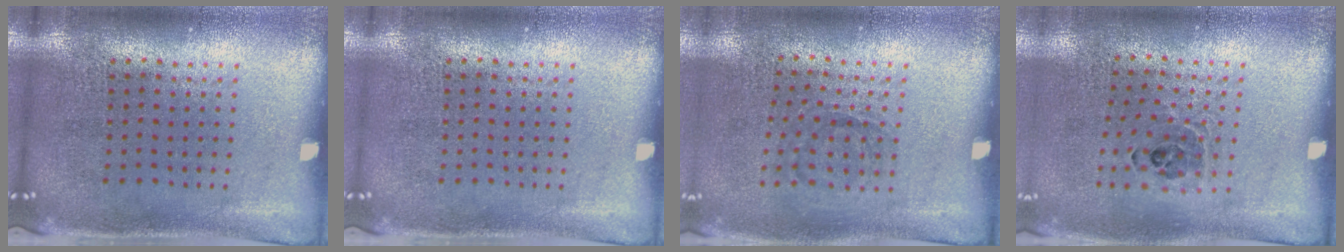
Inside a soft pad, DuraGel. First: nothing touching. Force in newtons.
{"total": 0.0}
{"total": 1.0, "press": 0.7, "slide": 0.7}
{"total": 0.9, "press": 0.8, "slide": 0.4}